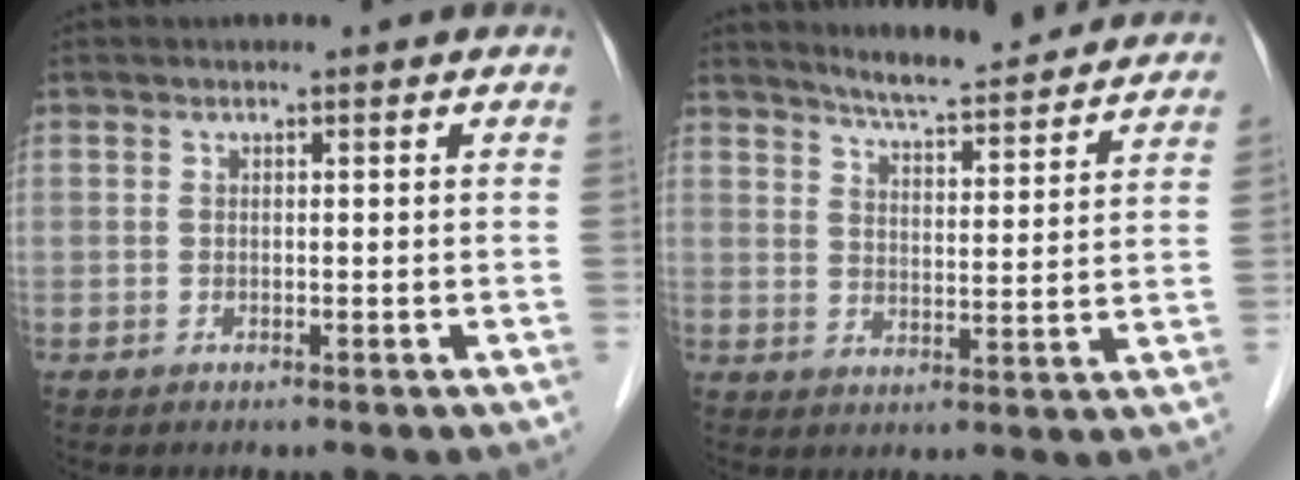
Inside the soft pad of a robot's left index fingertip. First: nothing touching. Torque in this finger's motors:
{"motor_torque": [-0.23, -0.54, 0.28, 0.06]}